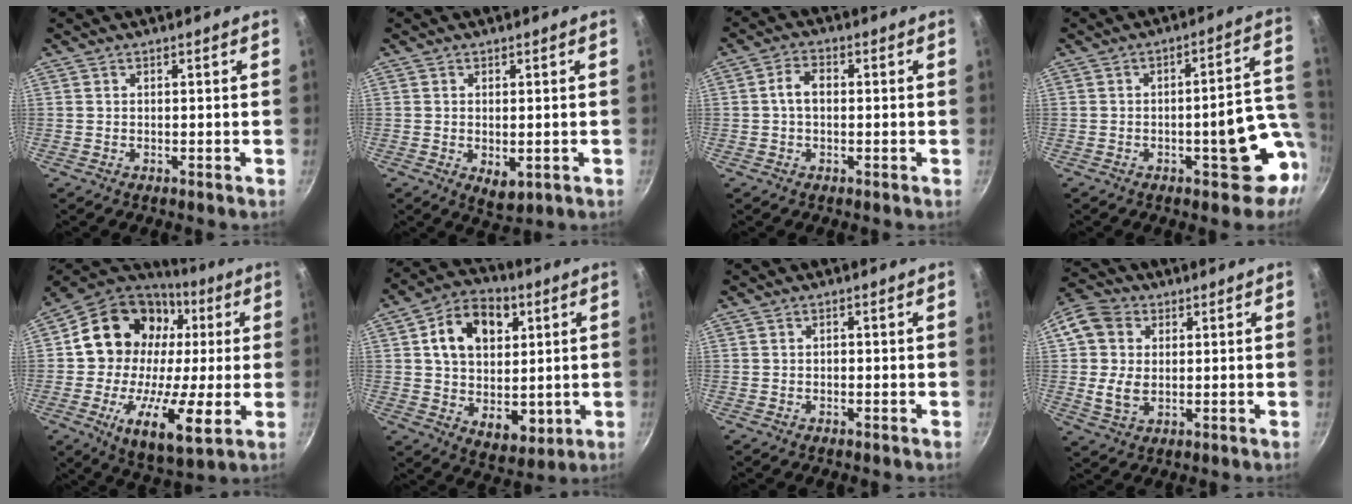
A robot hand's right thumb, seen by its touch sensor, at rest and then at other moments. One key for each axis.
{"total": 4.1, "fx": -0.7, "fy": 2.3, "fz": 3.4, "tx": -0.049, "ty": -0.015, "tz": -0.004}
{"total": 4.2, "fx": 0.1, "fy": 2.7, "fz": 3.1, "tx": -0.055, "ty": 0.014, "tz": -0.005}
{"total": 13.6, "fx": -3.7, "fy": 5.4, "fz": 11.9, "tx": -0.086, "ty": 0.030, "tz": -0.041}
{"total": 24.6, "fx": 0.9, "fy": 17.0, "fz": 17.7, "tx": -0.265, "ty": 0.015, "tz": 0.005}
{"total": 18.2, "fx": 4.4, "fy": 13.6, "fz": 11.2, "tx": -0.141, "ty": -0.009, "tz": 0.078}
{"total": 0.7, "fx": -0.1, "fy": 0.5, "fz": 0.4, "tx": -0.007, "ty": 0.005, "tz": -0.002}
{"total": 10.7, "fx": 1.4, "fy": 8.3, "fz": 6.5, "tx": -0.111, "ty": 0.004, "tz": 0.019}